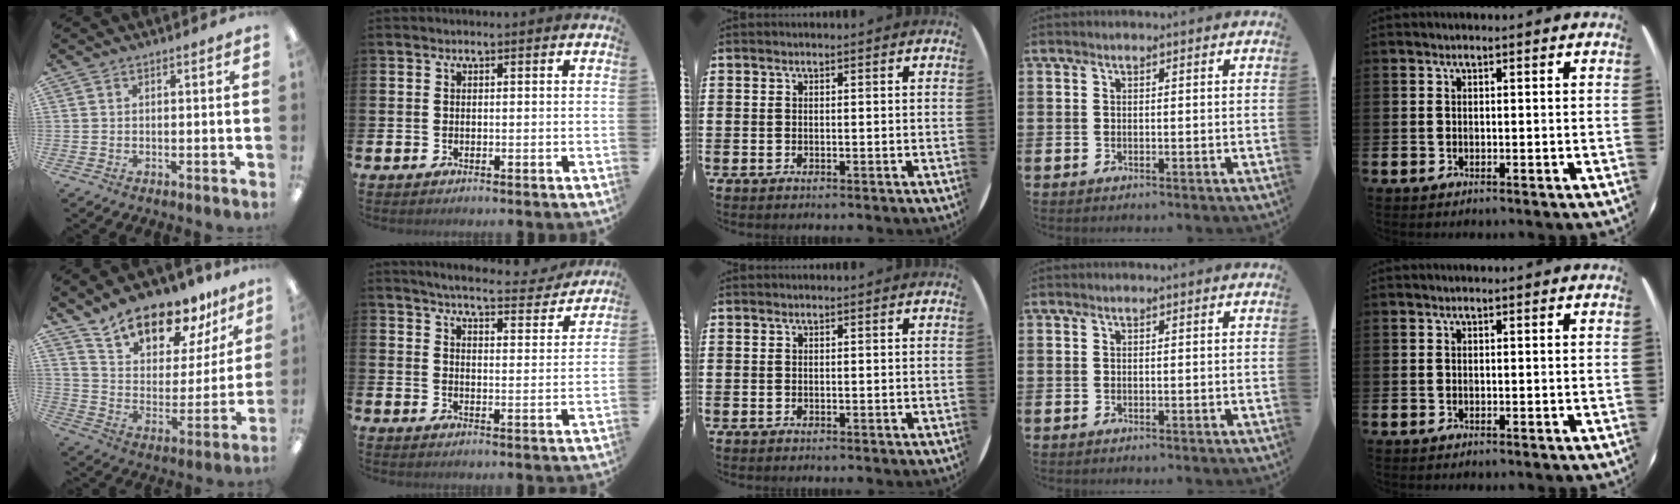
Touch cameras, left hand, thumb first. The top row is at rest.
{"thumb": {"total": 16.1, "force": [13.7, 6.5, 5.5], "torque": [-0.098, -0.108, 0.242]}, "index": {"total": 5.5, "force": [5.3, 0.5, 1.4], "torque": [-0.036, -0.038, 0.088]}}